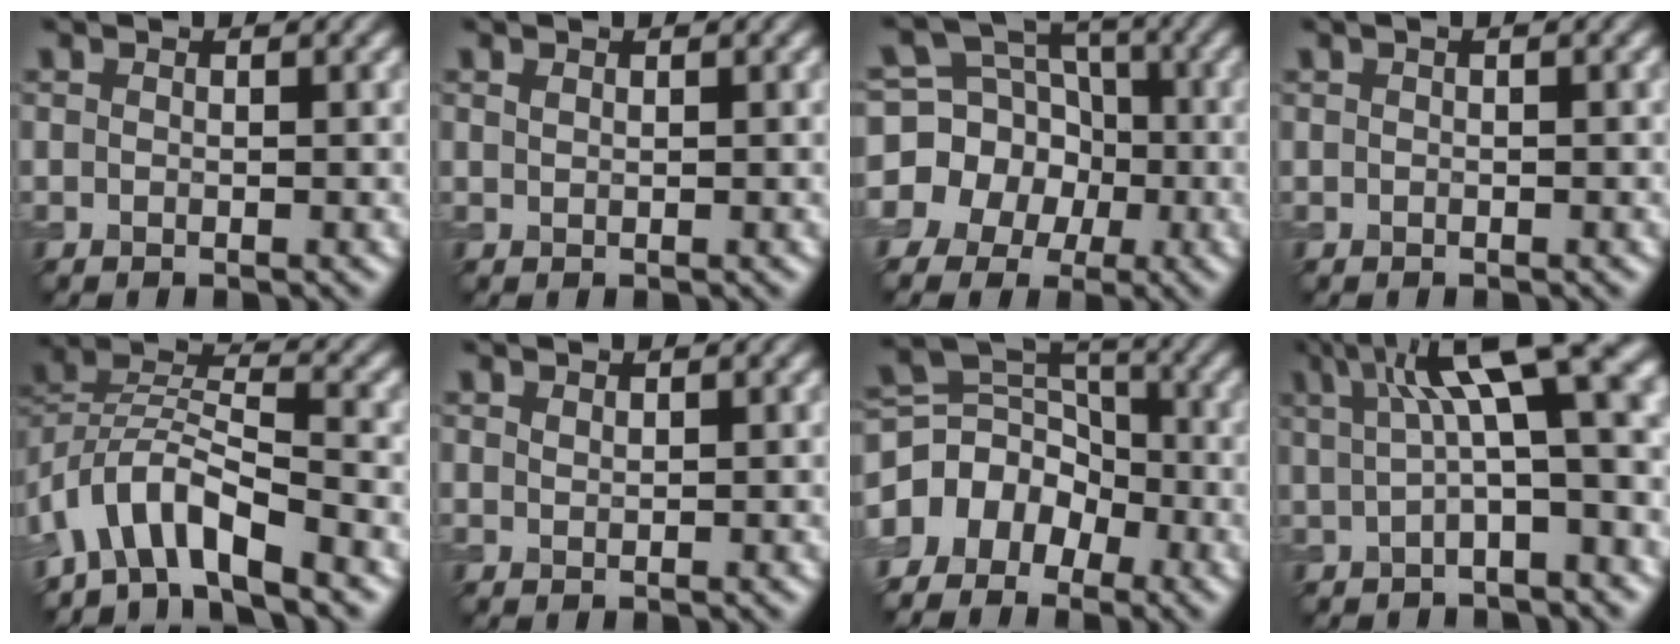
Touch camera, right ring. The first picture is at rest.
{"total": 0.6, "force": [0.4, 0.3, 0.2], "torque": [-0.008, -0.001, 0.010]}
{"total": 9.6, "force": [-2.6, 8.6, 3.3], "torque": [-0.066, 0.007, -0.069]}
{"total": 0.8, "force": [0.3, 0.2, 0.7], "torque": [-0.014, 0.004, 0.003]}
{"total": 6.5, "force": [-4.5, 2.3, 4.1], "torque": [-0.065, 0.006, -0.094]}
{"total": 0.7, "force": [0.6, 0.2, 0.2], "torque": [-0.005, -0.002, 0.013]}
{"total": 5.9, "force": [-2.8, 4.4, 2.8], "torque": [-0.028, 0.016, -0.058]}
{"total": 10.2, "force": [3.1, 2.9, 9.2], "torque": [-0.134, 0.030, 0.044]}